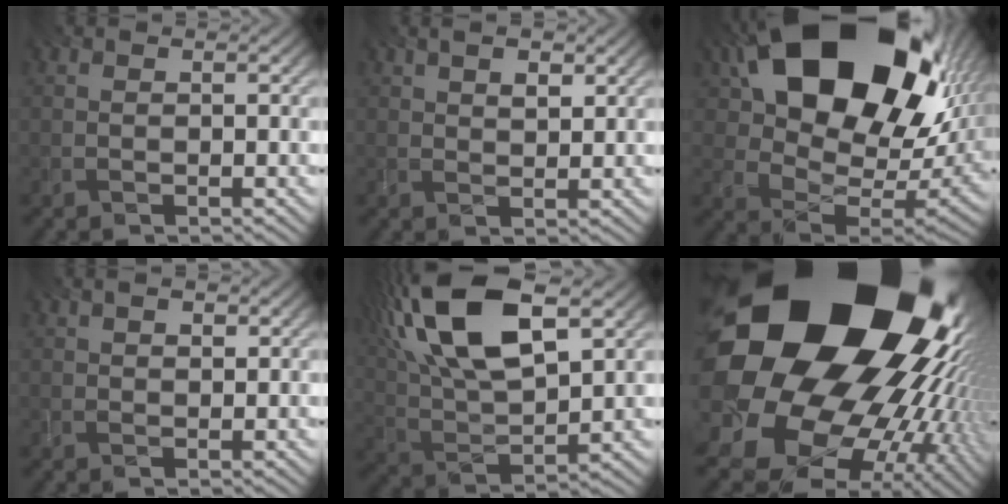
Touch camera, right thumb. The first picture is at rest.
{"total": 3.3, "force": [1.8, 1.5, 2.4], "torque": [-0.040, -0.003, 0.036]}
{"total": 22.1, "force": [9.4, 14.0, 14.3], "torque": [-0.282, 0.003, 0.200]}
{"total": 2.0, "force": [1.0, 1.1, 1.3], "torque": [-0.023, 0.002, 0.017]}
{"total": 18.2, "force": [8.6, 7.7, 14.1], "torque": [-0.318, 0.036, 0.141]}
{"total": 24.8, "force": [5.3, 19.8, 13.9], "torque": [-0.271, -0.079, 0.086]}